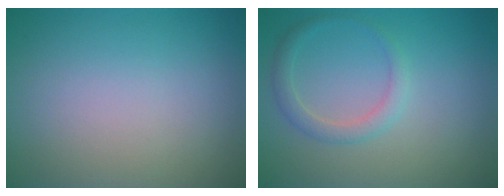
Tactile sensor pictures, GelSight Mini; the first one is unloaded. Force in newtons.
{"total": 1.9, "press": 1.9, "slide": 0.1}